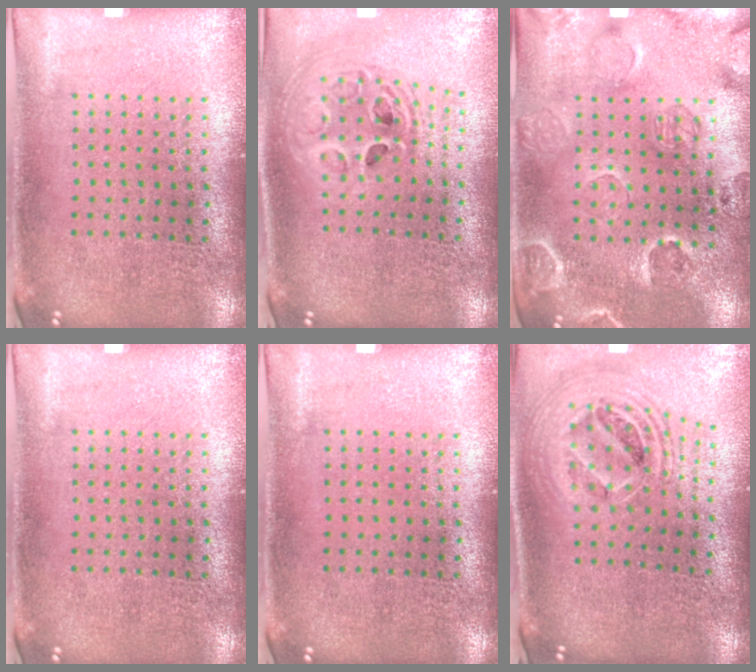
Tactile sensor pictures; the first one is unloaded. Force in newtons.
{"total": 2.0, "press": 1.6, "slide": 1.2}
{"total": 2.4, "press": 2.1, "slide": 1.1}
{"total": 0.0}
{"total": 0.0}
{"total": 2.3, "press": 1.8, "slide": 1.5}